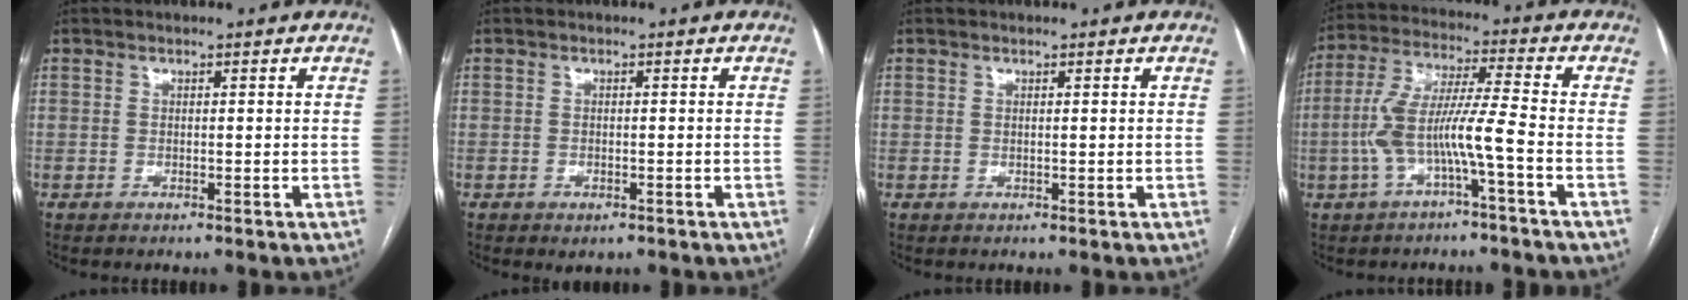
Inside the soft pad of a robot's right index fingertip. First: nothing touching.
{"total": 1.6, "force": [-1.0, 1.0, 0.8], "torque": [-0.008, 0.002, -0.005]}
{"total": 0.0}
{"total": 9.3, "force": [-3.1, 0.1, 8.8], "torque": [-0.187, 0.025, -0.059]}